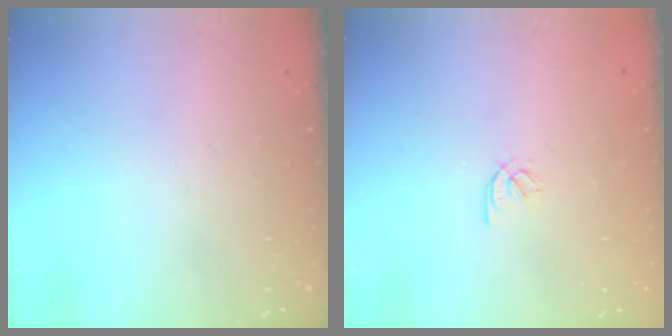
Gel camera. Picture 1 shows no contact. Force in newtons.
{"total": 2.1, "press": 2.0, "slide": 0.7}